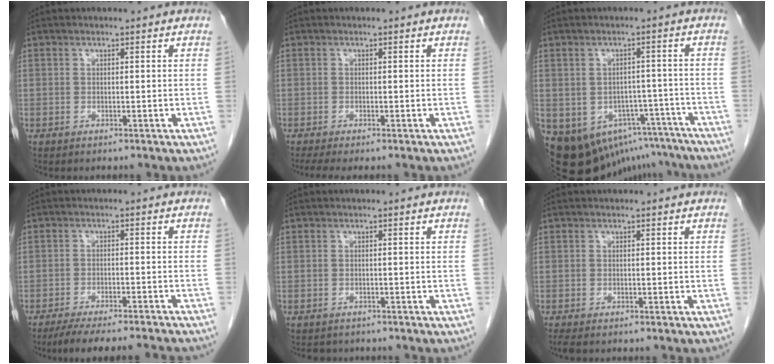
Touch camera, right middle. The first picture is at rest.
{"total": 2.5, "force": [-2.0, 0.1, 1.6], "torque": [-0.028, -0.008, -0.033]}
{"total": 18.5, "force": [-12.3, 11.6, 7.5], "torque": [-0.147, 0.020, -0.137]}
{"total": 13.8, "force": [-12.4, 0.8, 6.1], "torque": [-0.088, -0.017, -0.168]}
{"total": 2.5, "force": [-2.2, 1.2, 0.2], "torque": [-0.006, 0.000, -0.029]}
{"total": 1.2, "force": [-1.0, 0.3, 0.6], "torque": [-0.013, -0.005, -0.016]}